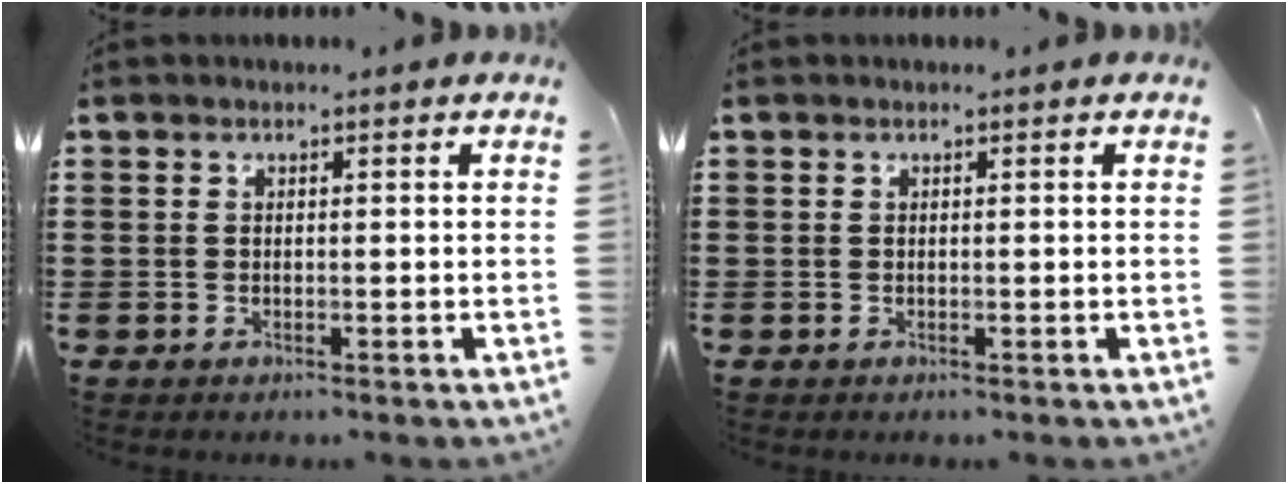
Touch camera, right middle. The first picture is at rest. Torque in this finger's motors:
{"motor_torque": [0.03, -0.02, 0.00, 0.01]}